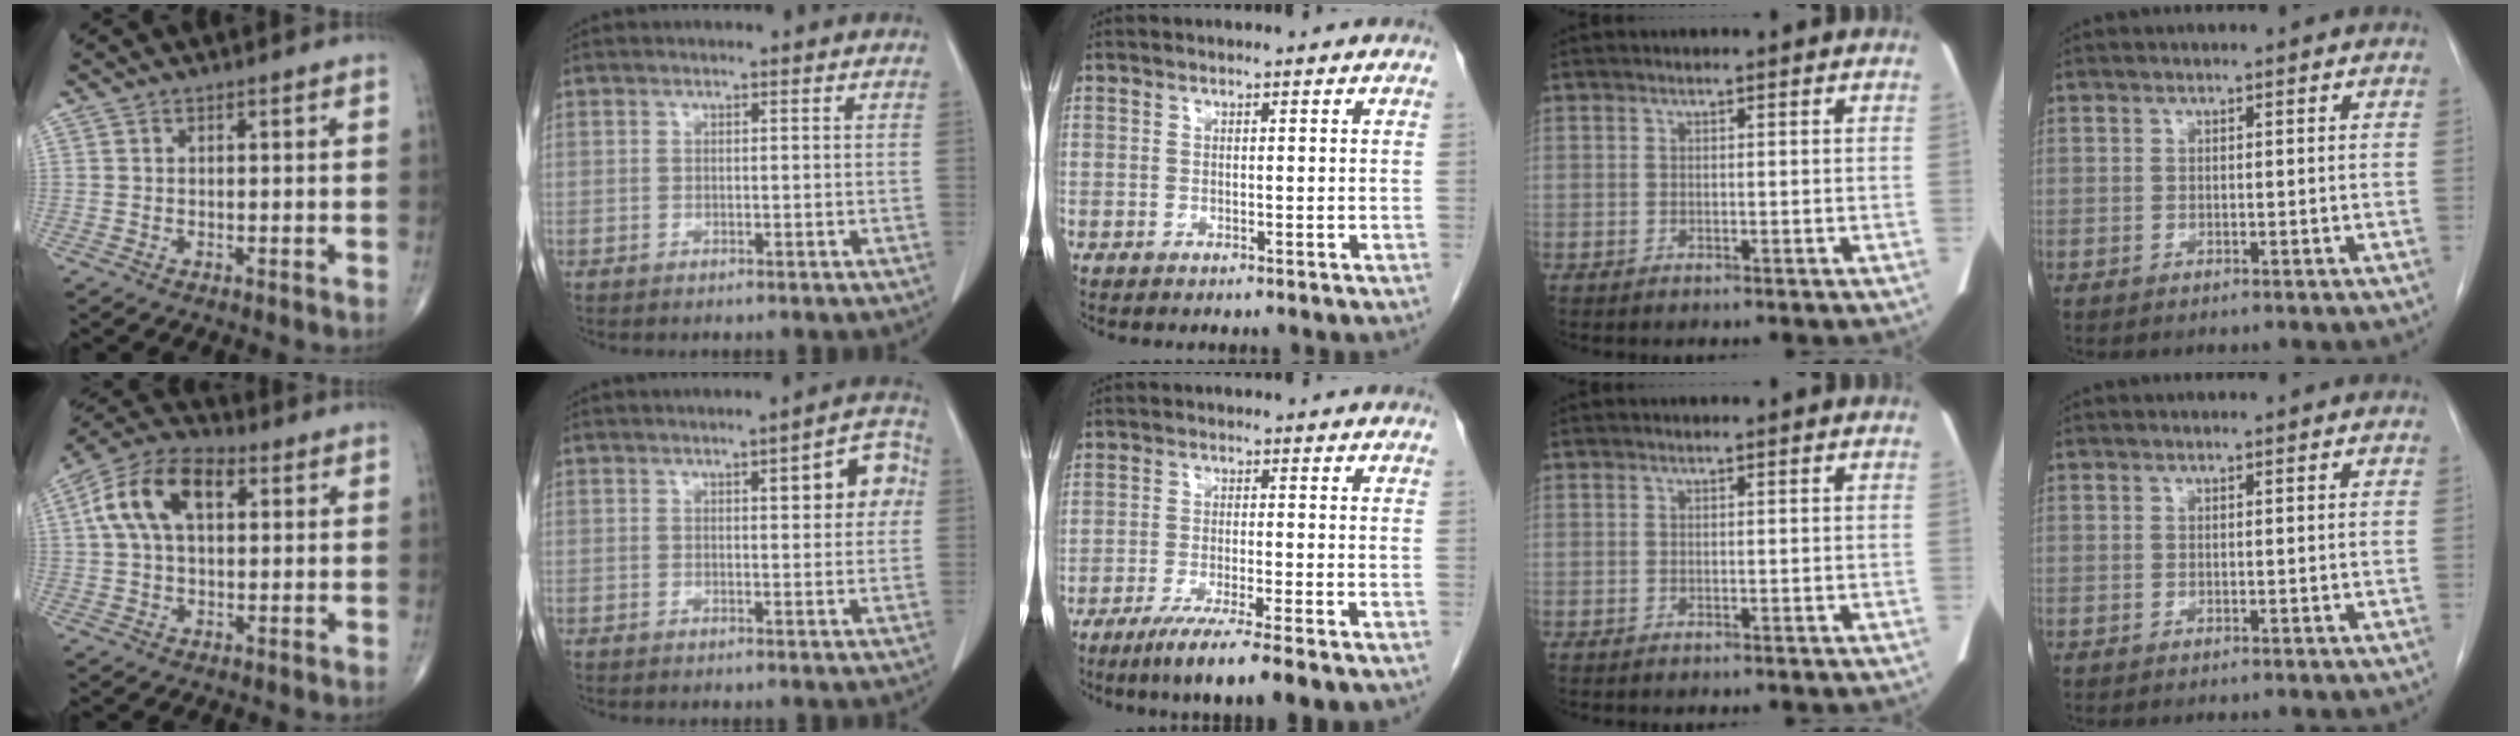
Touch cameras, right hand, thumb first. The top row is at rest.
{"thumb": {"total": 12.9, "force": [3.3, 7.4, 10.0], "torque": [-0.188, 0.028, 0.053]}, "index": {"total": 6.8, "force": [1.7, 2.0, 6.2], "torque": [-0.067, 0.018, 0.016]}, "middle": {"total": 8.4, "force": [-5.8, -0.2, 6.1], "torque": [-0.097, -0.021, -0.090]}}